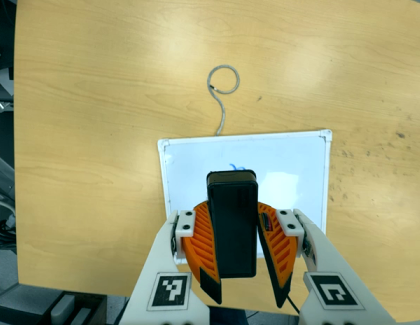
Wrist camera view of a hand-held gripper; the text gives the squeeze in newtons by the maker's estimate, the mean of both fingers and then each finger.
{"total": 11.1, "left": 9.8, "right": 12.5}